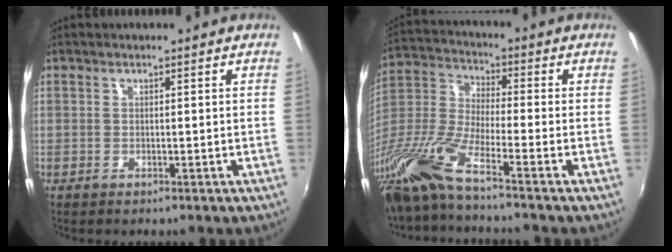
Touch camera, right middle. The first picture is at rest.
{"total": 13.8, "force": [-10.6, -0.3, 8.8], "torque": [-0.180, -0.031, -0.218]}